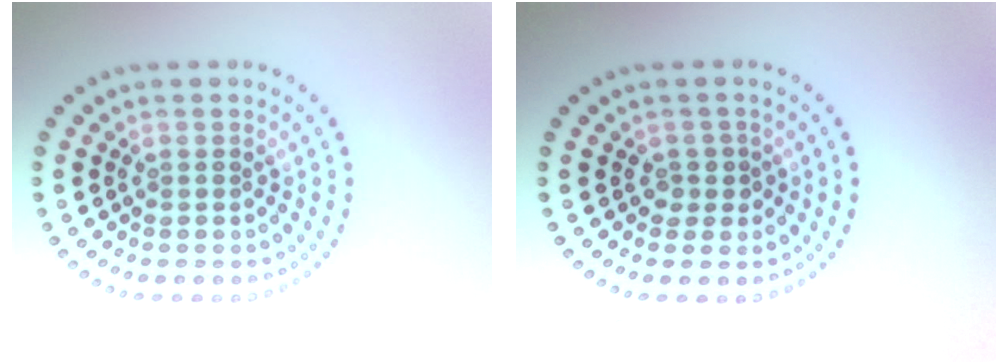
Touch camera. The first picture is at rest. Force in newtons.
{"total": 1.3, "press": 1.0, "slide": 0.7}